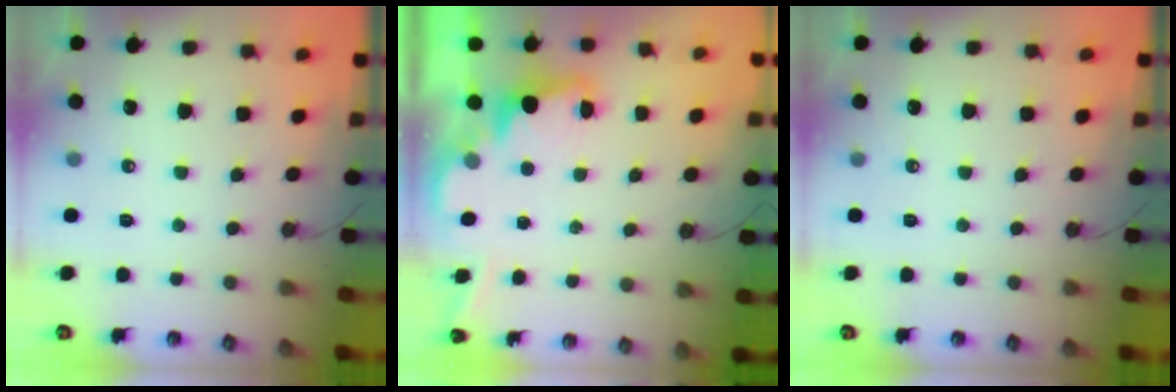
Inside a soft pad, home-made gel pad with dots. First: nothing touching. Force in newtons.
{"total": 2.9, "press": 2.9, "slide": 0.6}
{"total": 0.0}